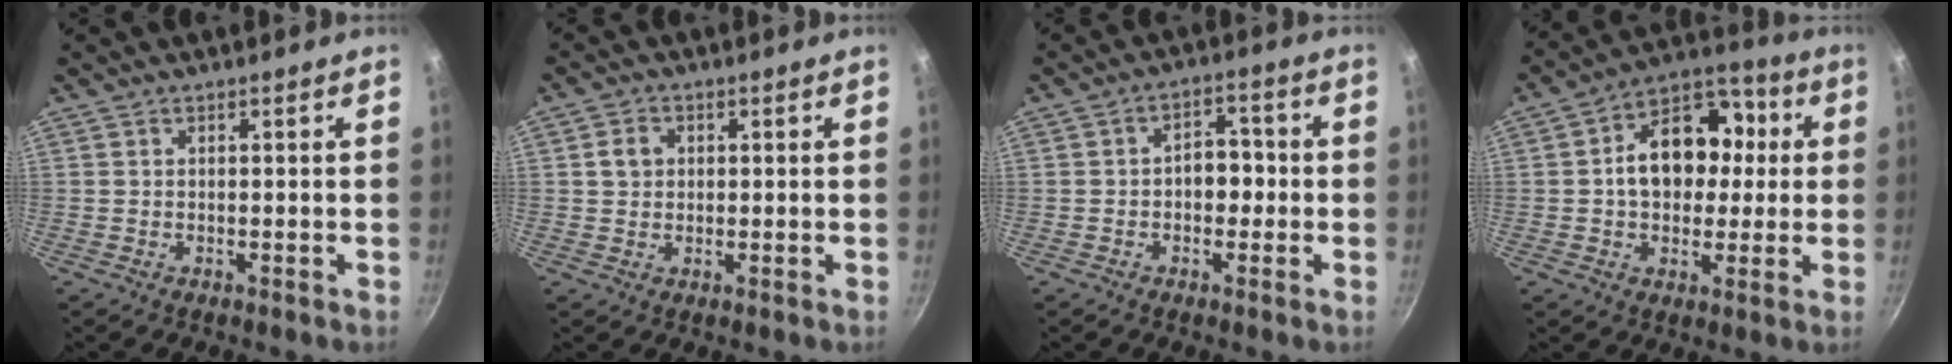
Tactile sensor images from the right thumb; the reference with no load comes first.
{"total": 3.4, "force": [0.7, 2.9, 1.7], "torque": [-0.021, 0.002, 0.011]}
{"total": 5.2, "force": [-0.7, 3.6, 3.7], "torque": [-0.028, 0.021, -0.018]}
{"total": 15.7, "force": [1.4, 11.0, 11.1], "torque": [-0.126, 0.029, 0.013]}